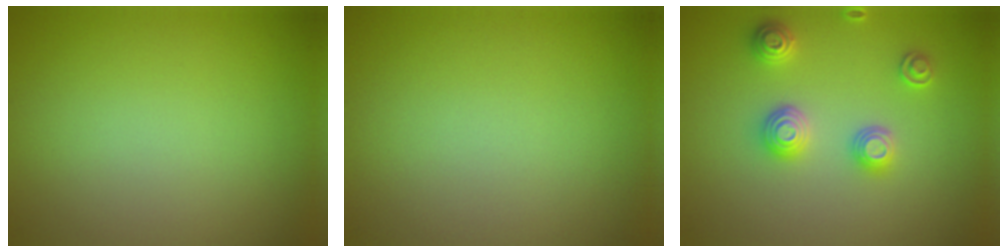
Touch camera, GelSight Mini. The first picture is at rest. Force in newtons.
{"total": 0.0}
{"total": 2.9, "press": 2.9, "slide": 0.2}